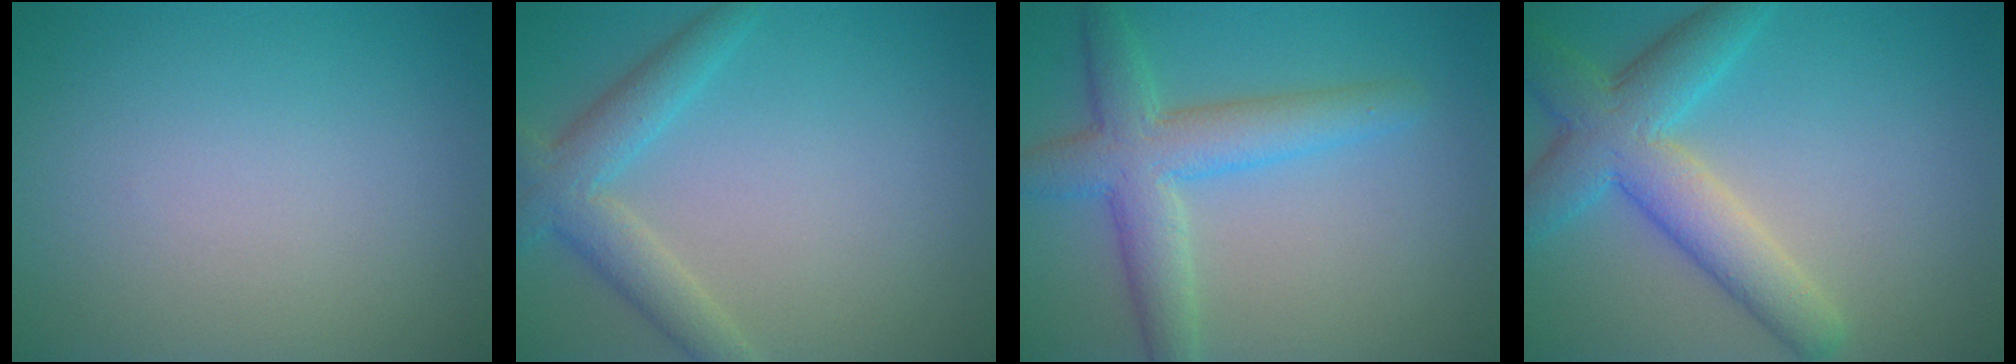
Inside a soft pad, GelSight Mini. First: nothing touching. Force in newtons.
{"total": 3.8, "press": 3.8, "slide": 0.2}
{"total": 5.5, "press": 5.5, "slide": 0.3}
{"total": 6.4, "press": 6.4, "slide": 0.2}